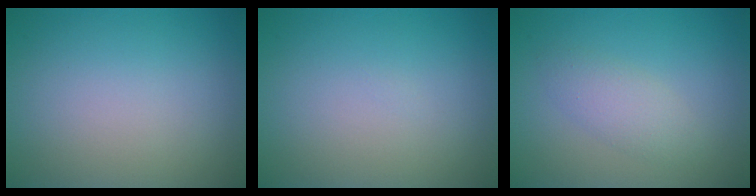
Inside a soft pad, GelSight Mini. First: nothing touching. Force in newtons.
{"total": 0.0}
{"total": 2.2, "press": 2.2, "slide": 0.0}